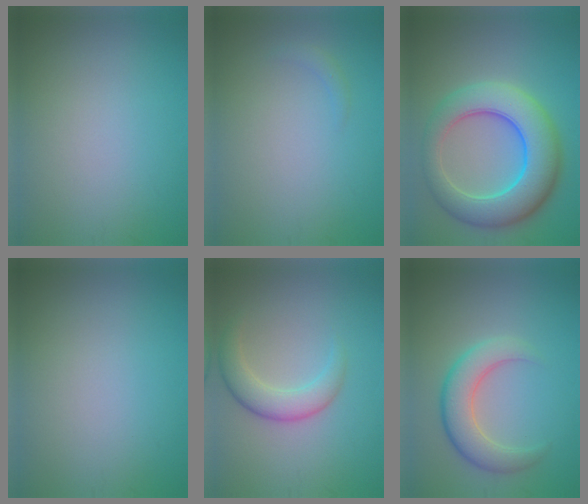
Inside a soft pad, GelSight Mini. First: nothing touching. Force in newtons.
{"total": 0.8, "press": 0.8, "slide": 0.1}
{"total": 9.4, "press": 9.4, "slide": 0.2}
{"total": 0.0}
{"total": 3.5, "press": 3.5, "slide": 0.0}
{"total": 4.7, "press": 4.7, "slide": 0.4}